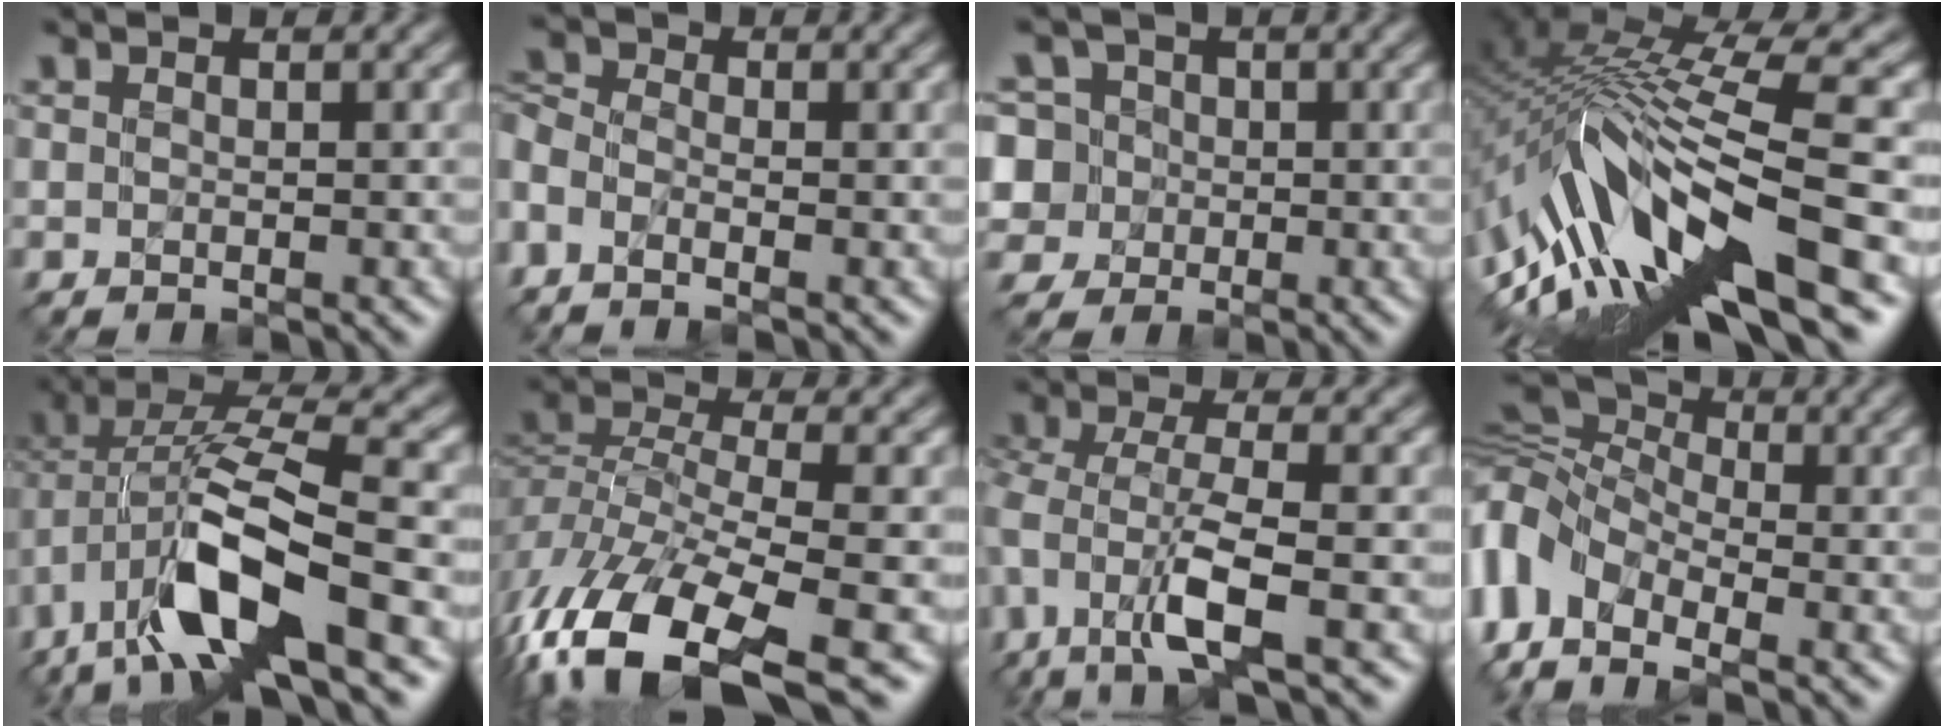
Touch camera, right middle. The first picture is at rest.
{"total": 2.4, "force": [-1.8, 0.9, 1.3], "torque": [-0.067, -0.005, -0.042]}
{"total": 5.5, "force": [0.8, 5.4, 0.7], "torque": [-0.037, 0.043, -0.020]}
{"total": 11.5, "force": [-4.4, 3.7, 10.0], "torque": [-0.223, 0.023, -0.063]}
{"total": 9.9, "force": [-3.8, 4.3, 8.1], "torque": [-0.187, 0.010, -0.069]}
{"total": 11.6, "force": [-7.3, 4.4, 7.8], "torque": [-0.207, -0.004, -0.118]}
{"total": 4.2, "force": [-1.7, 1.4, 3.6], "torque": [-0.109, -0.001, -0.034]}
{"total": 8.2, "force": [-1.8, 5.8, 5.6], "torque": [-0.165, 0.015, -0.041]}